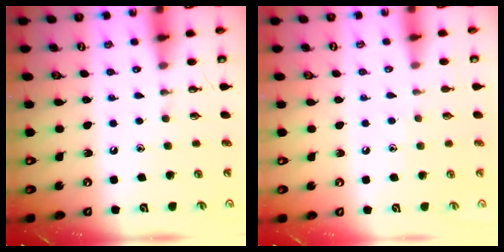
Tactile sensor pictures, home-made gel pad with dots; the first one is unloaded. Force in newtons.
{"total": 4.9, "press": 4.9, "slide": 0.6}